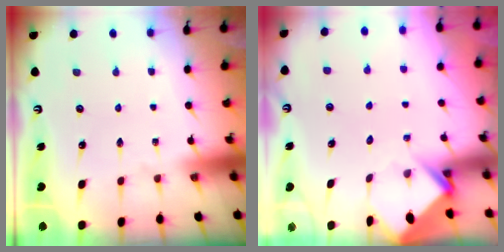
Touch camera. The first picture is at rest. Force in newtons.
{"total": 3.9, "press": 3.9, "slide": 0.3}